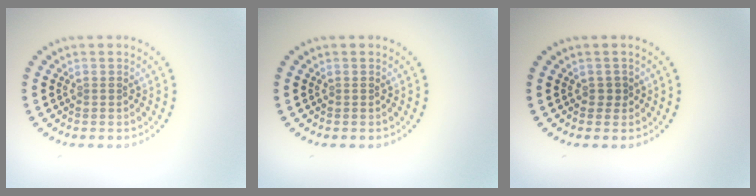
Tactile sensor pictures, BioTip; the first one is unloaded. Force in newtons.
{"total": 0.0}
{"total": 0.6, "press": 0.6, "slide": 0.2}